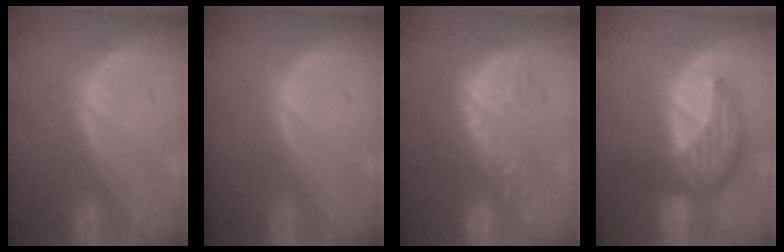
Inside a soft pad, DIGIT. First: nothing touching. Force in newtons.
{"total": 0.0}
{"total": 9.8, "press": 8.7, "slide": 4.5}
{"total": 7.9, "press": 7.6, "slide": 2.2}